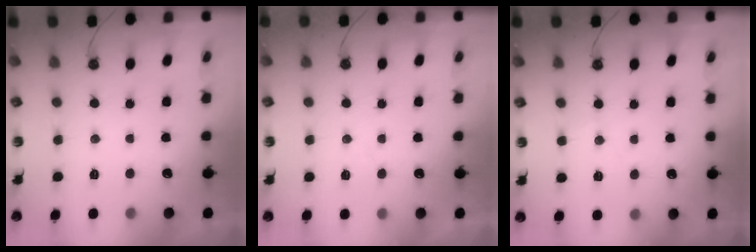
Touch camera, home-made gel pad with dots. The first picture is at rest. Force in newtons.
{"total": 3.1, "press": 3.0, "slide": 0.5}
{"total": 4.4, "press": 4.4, "slide": 0.7}